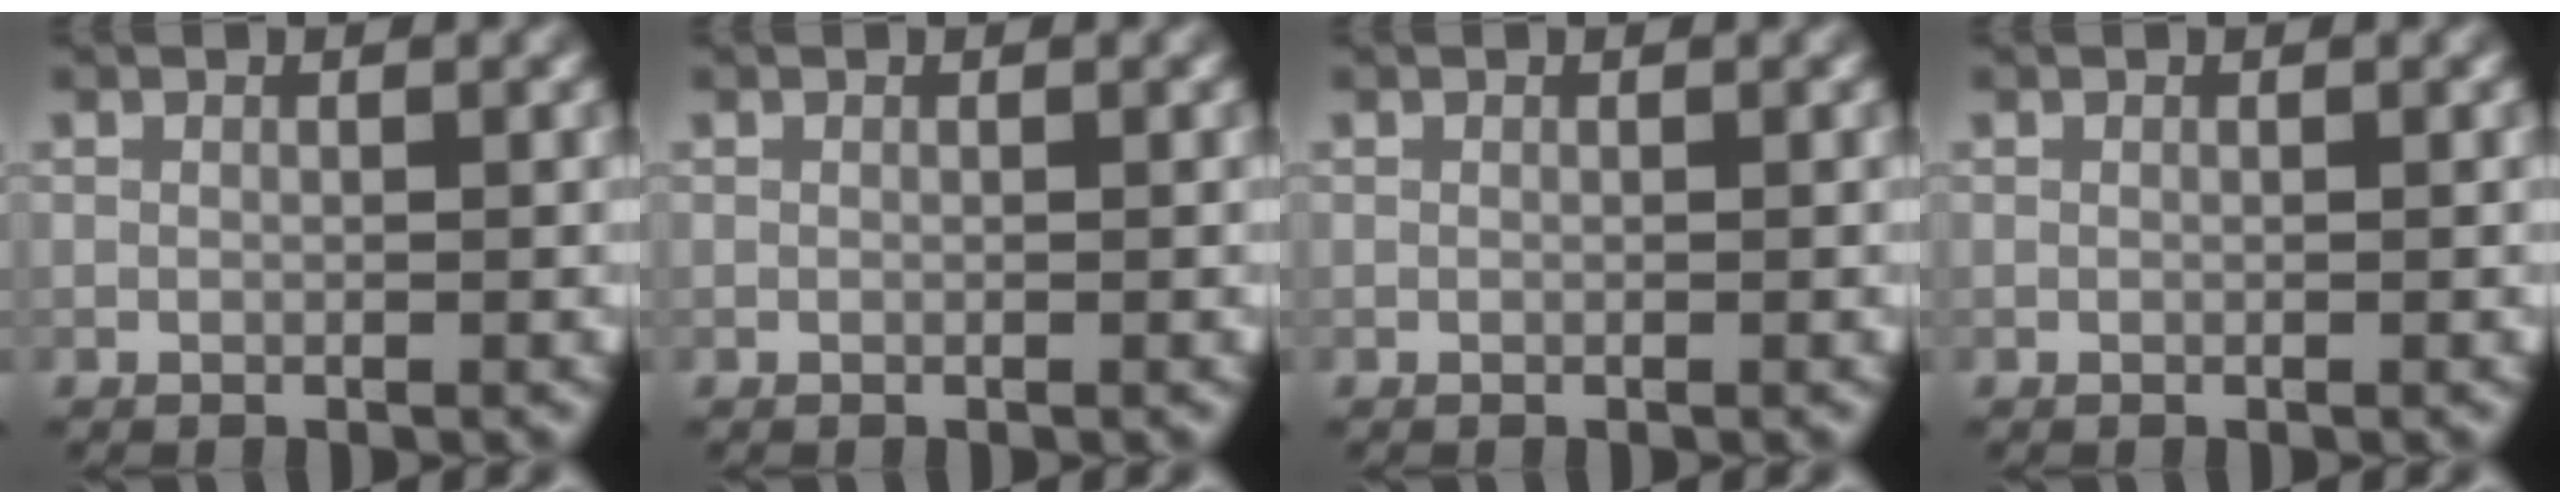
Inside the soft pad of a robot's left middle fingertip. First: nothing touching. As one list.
[{"total": 0.0}, {"total": 0.0}, {"total": 0.0}]